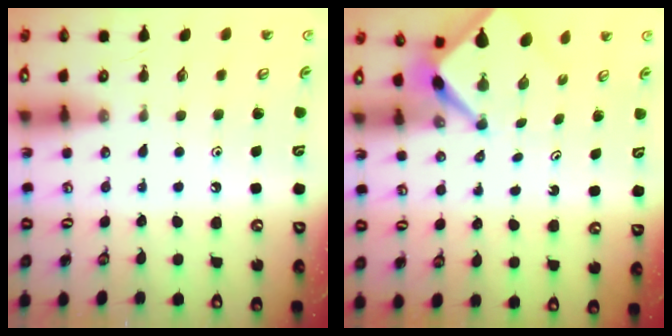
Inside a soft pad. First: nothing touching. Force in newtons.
{"total": 3.5, "press": 3.5, "slide": 0.2}